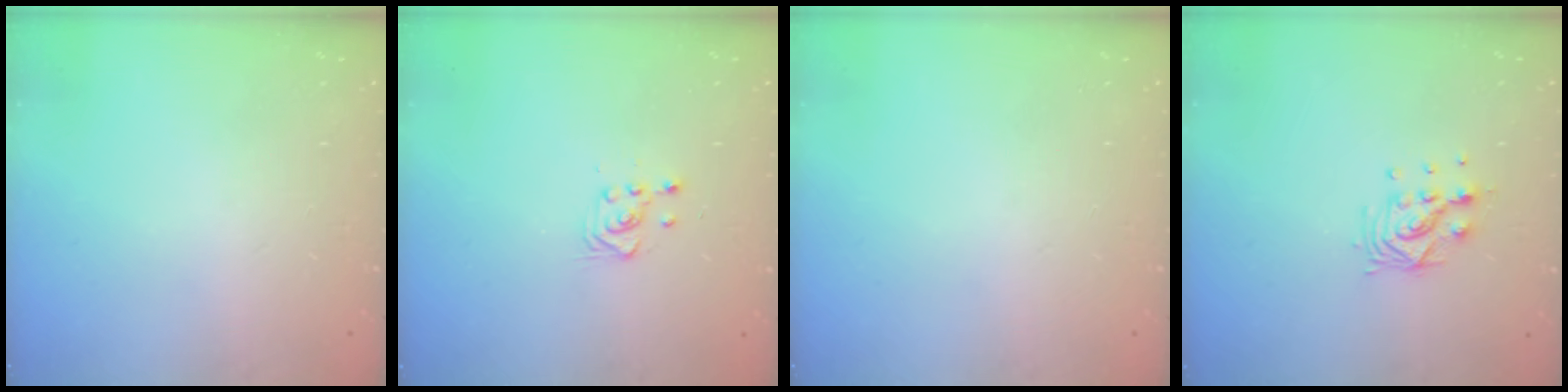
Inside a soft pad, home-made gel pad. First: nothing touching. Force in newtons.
{"total": 3.6, "press": 3.5, "slide": 0.8}
{"total": 0.0}
{"total": 8.4, "press": 8.4, "slide": 0.3}